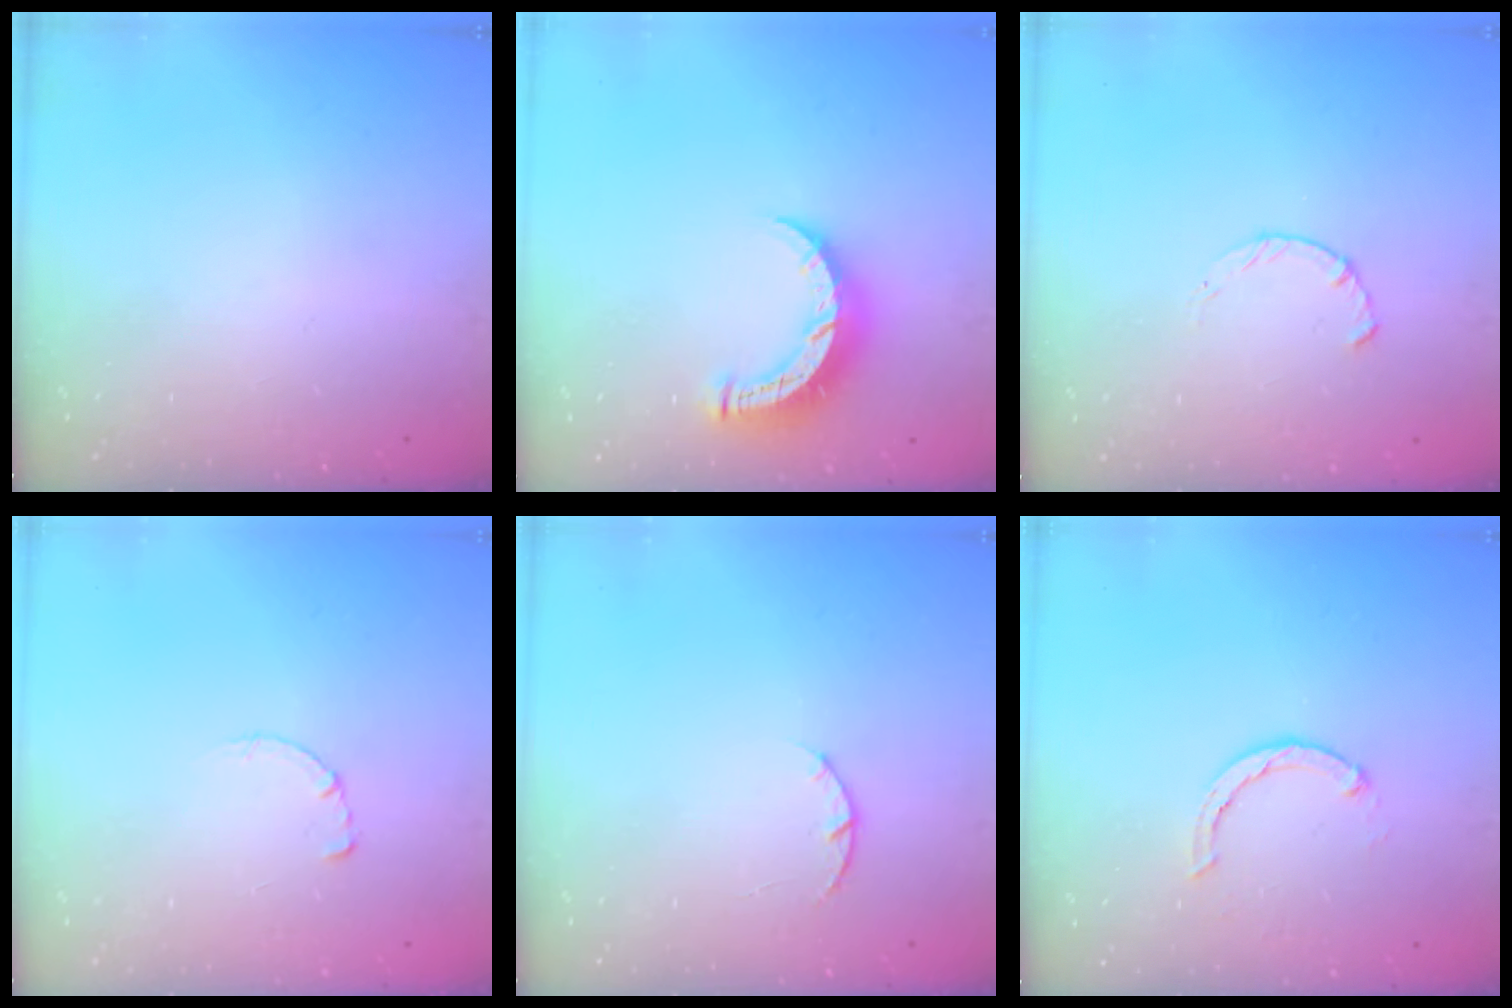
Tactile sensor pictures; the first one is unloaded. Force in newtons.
{"total": 8.6, "press": 8.6, "slide": 0.6}
{"total": 2.2, "press": 2.2, "slide": 0.4}
{"total": 0.7, "press": 0.6, "slide": 0.1}
{"total": 2.9, "press": 2.9, "slide": 0.5}
{"total": 2.4, "press": 2.4, "slide": 0.4}